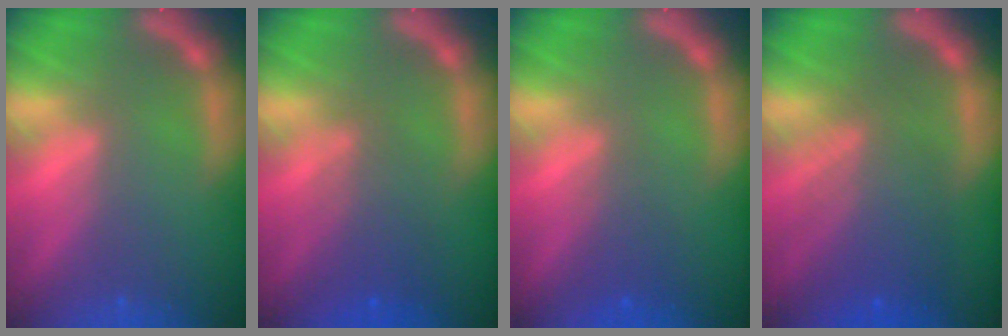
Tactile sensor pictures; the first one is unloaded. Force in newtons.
{"total": 3.5}
{"total": 1.9}
{"total": 6.6}